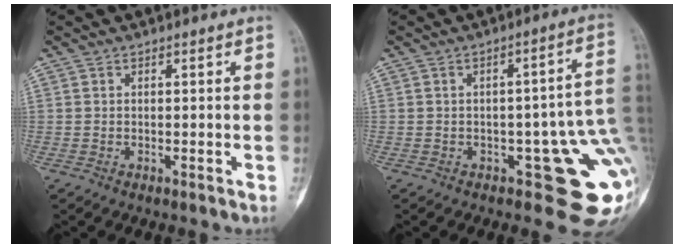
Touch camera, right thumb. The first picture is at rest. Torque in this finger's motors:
{"motor_torque": [2.35, 1.86, 1.52, -0.95, 0.41]}